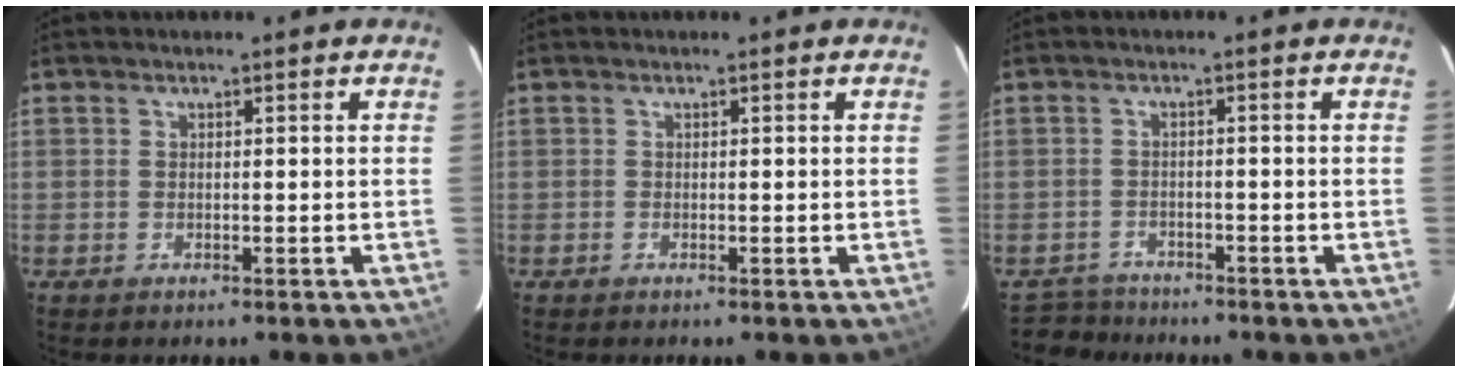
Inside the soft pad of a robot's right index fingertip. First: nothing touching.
{"total": 0.0}
{"total": 4.6, "force": [-4.1, 2.0, -0.3], "torque": [-0.006, 0.008, -0.074]}